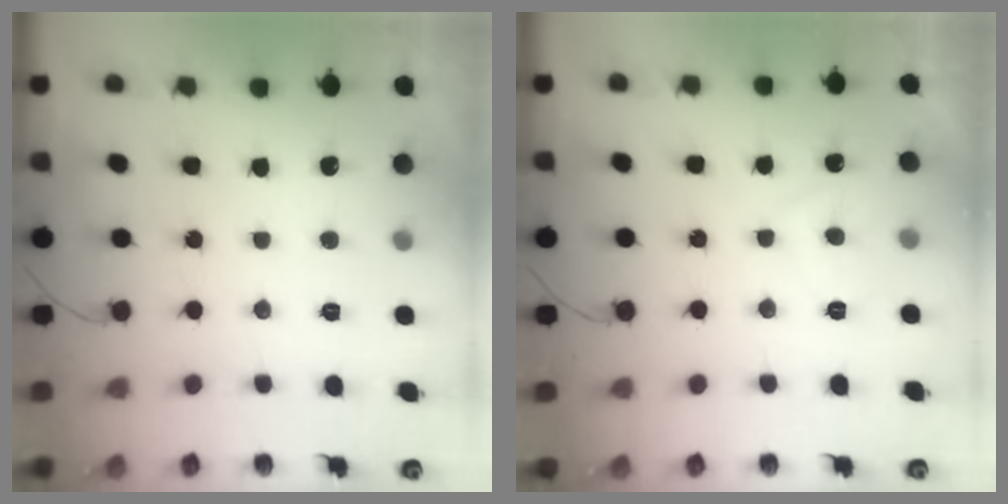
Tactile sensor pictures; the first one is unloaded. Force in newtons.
{"total": 2.4, "press": 2.2, "slide": 0.9}